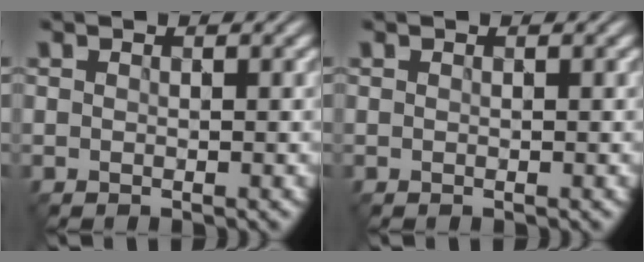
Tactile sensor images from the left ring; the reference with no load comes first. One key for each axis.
{"total": 0.0}